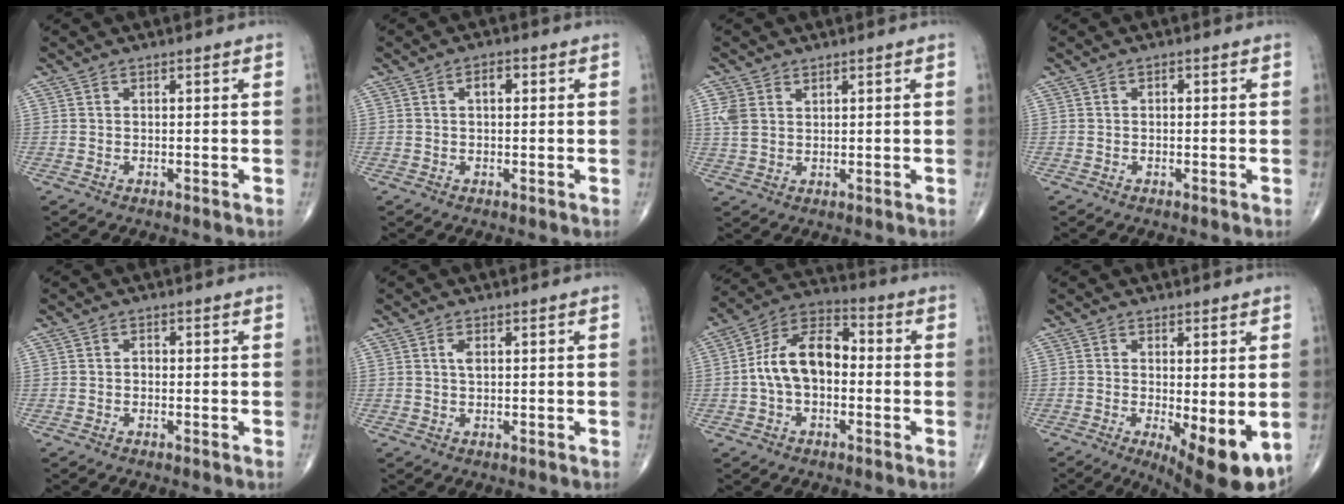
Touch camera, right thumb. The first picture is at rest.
{"total": 2.4, "force": [0.5, 1.2, 1.9], "torque": [-0.027, 0.007, 0.005]}
{"total": 4.0, "force": [1.6, 2.8, 2.2], "torque": [-0.044, 0.000, 0.041]}
{"total": 0.6, "force": [0.0, 0.4, 0.5], "torque": [-0.002, 0.001, -0.003]}
{"total": 0.8, "force": [-0.2, 0.6, 0.5], "torque": [-0.002, 0.003, -0.009]}
{"total": 1.4, "force": [0.4, 0.7, 1.2], "torque": [-0.022, 0.002, 0.006]}
{"total": 12.4, "force": [-0.8, 7.7, 9.8], "torque": [-0.163, 0.040, -0.027]}
{"total": 10.4, "force": [-2.6, 3.4, 9.5], "torque": [-0.130, -0.024, -0.028]}